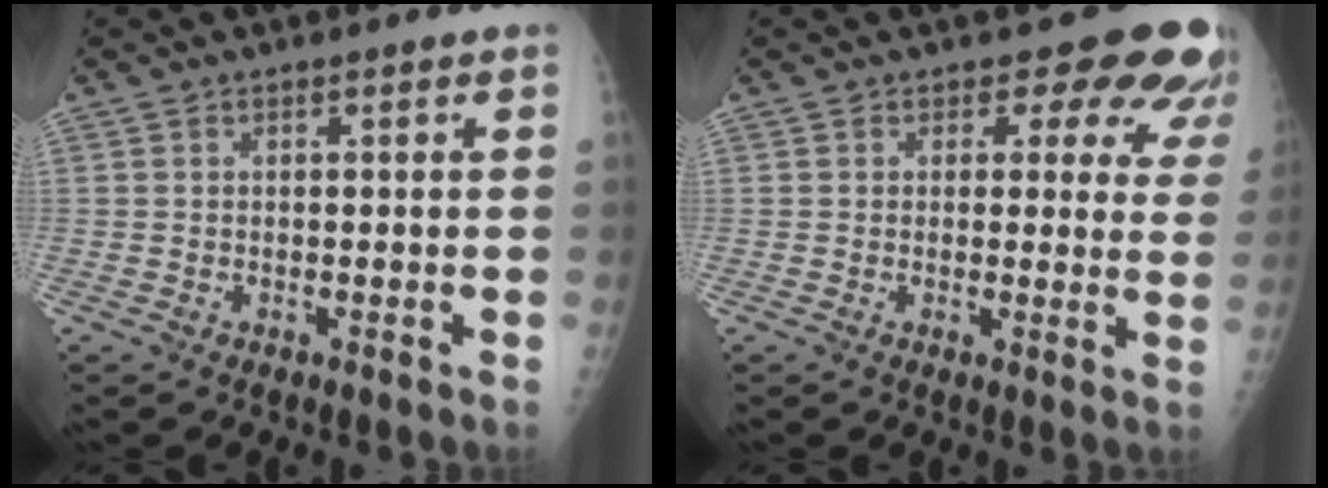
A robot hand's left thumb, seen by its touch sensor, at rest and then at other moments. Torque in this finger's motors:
{"motor_torque": [-0.09, 0.08, -0.04, -0.14, 0.07]}